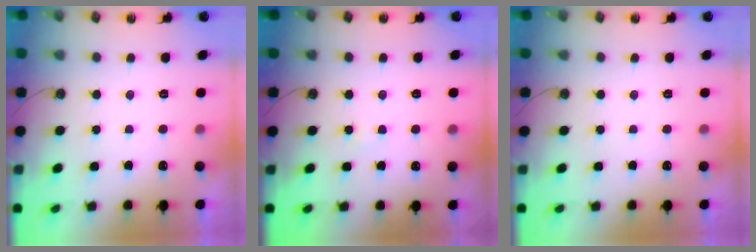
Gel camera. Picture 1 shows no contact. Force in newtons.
{"total": 1.2, "press": 1.1, "slide": 0.2}
{"total": 0.0}